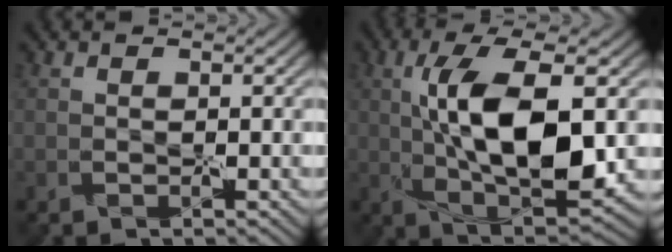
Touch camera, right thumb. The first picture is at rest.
{"total": 10.8, "force": [1.6, 4.1, 9.9], "torque": [-0.173, 0.007, 0.030]}